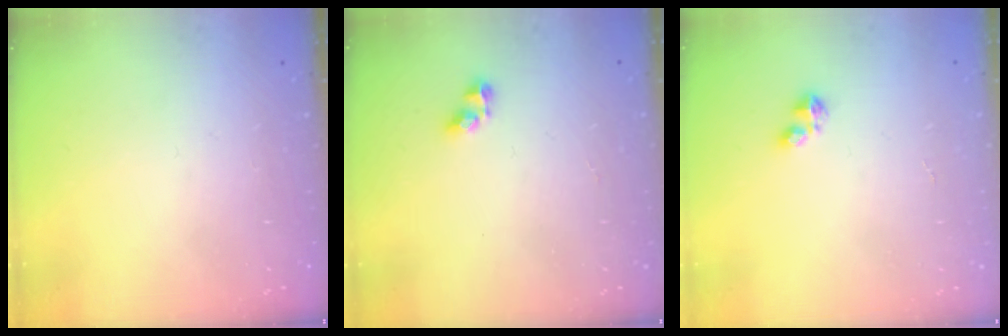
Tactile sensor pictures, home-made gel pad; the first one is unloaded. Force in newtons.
{"total": 2.9, "press": 2.6, "slide": 1.1}
{"total": 2.4, "press": 2.4, "slide": 0.5}